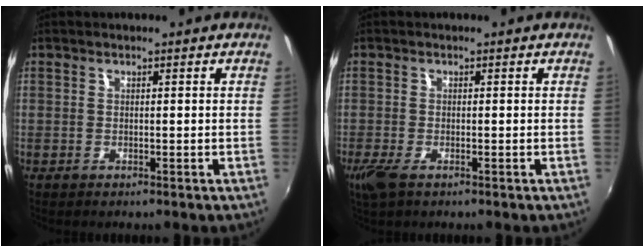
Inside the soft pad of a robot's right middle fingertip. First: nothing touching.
{"total": 3.3, "force": [-1.9, 1.2, 2.4], "torque": [-0.052, -0.012, -0.036]}